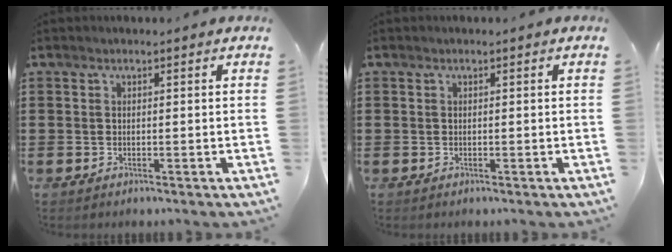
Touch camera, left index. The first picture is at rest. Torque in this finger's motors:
{"motor_torque": [-0.02, -0.02, 0.00, 0.00]}